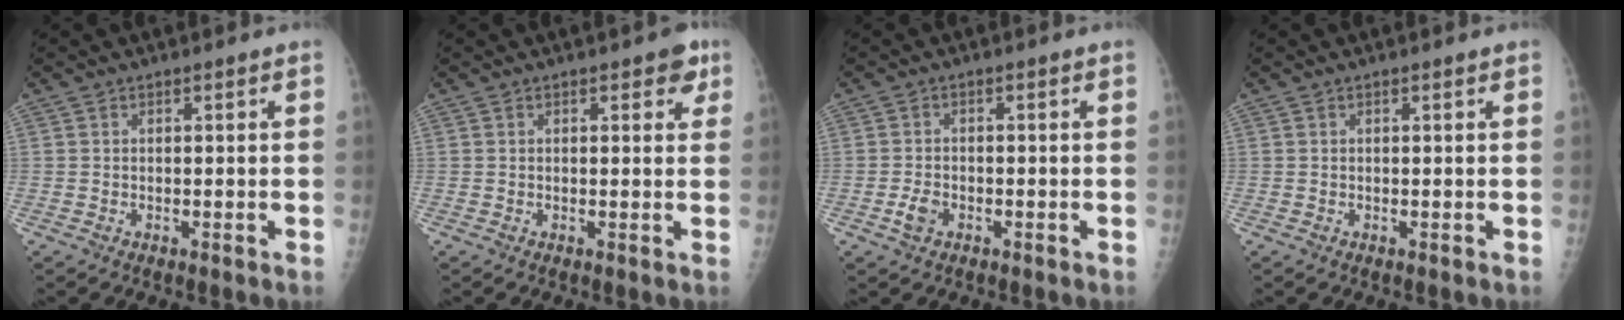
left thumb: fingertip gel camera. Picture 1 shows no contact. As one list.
[{"total": 3.0, "force": [1.4, 1.7, 2.0], "torque": [0.001, -0.002, 0.011]}, {"total": 2.7, "force": [-1.4, 1.7, 1.5], "torque": [-0.030, 0.006, -0.024]}, {"total": 0.0}]